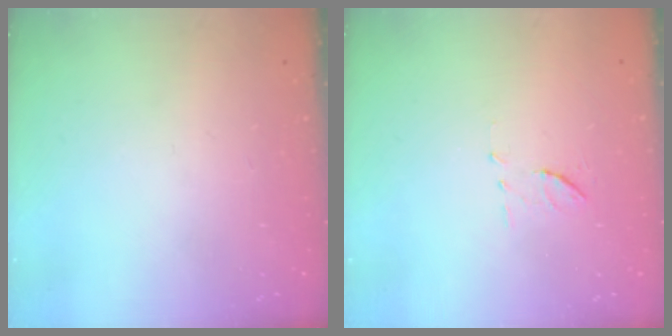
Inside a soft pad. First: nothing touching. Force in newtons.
{"total": 6.8, "press": 6.6, "slide": 1.8}